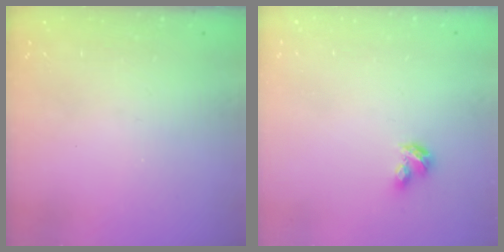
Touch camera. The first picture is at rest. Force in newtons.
{"total": 3.1, "press": 3.1, "slide": 0.5}